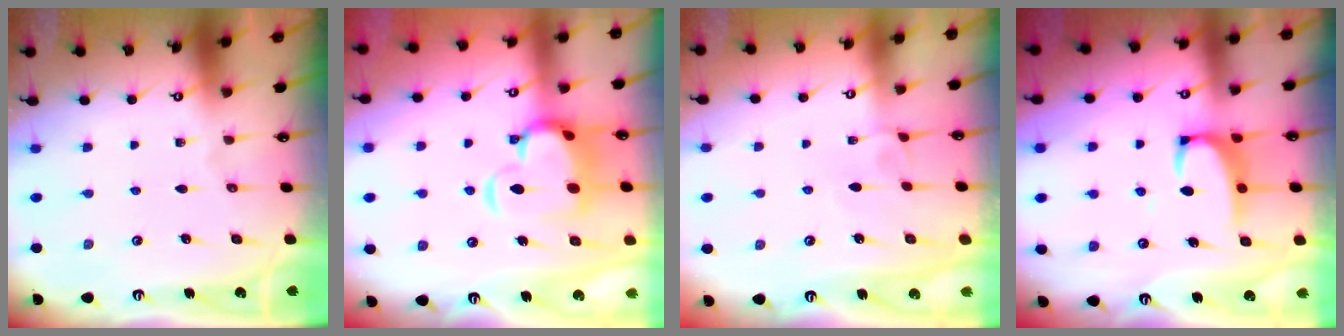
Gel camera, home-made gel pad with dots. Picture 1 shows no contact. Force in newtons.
{"total": 8.9, "press": 8.7, "slide": 1.8}
{"total": 2.4, "press": 2.4, "slide": 0.2}
{"total": 3.5, "press": 3.4, "slide": 0.8}